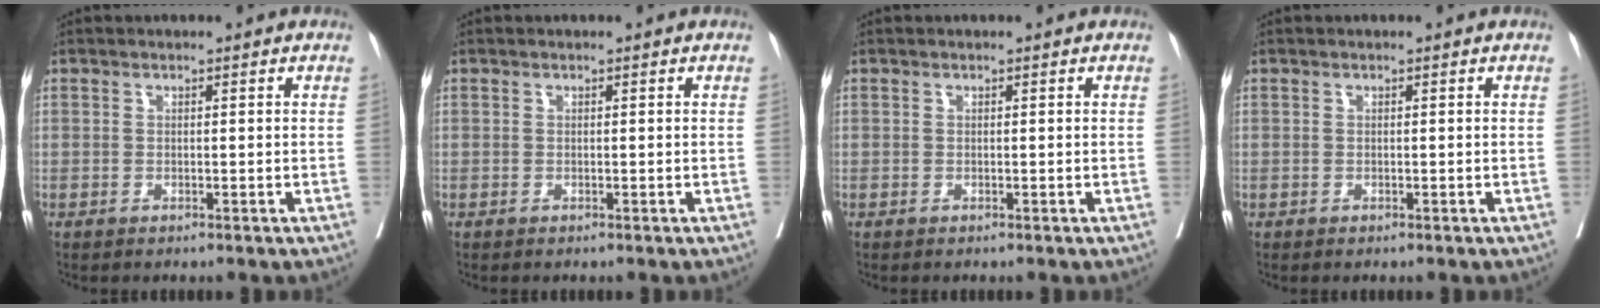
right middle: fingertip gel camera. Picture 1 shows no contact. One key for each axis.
{"total": 0.0}
{"total": 0.0}
{"total": 0.0}